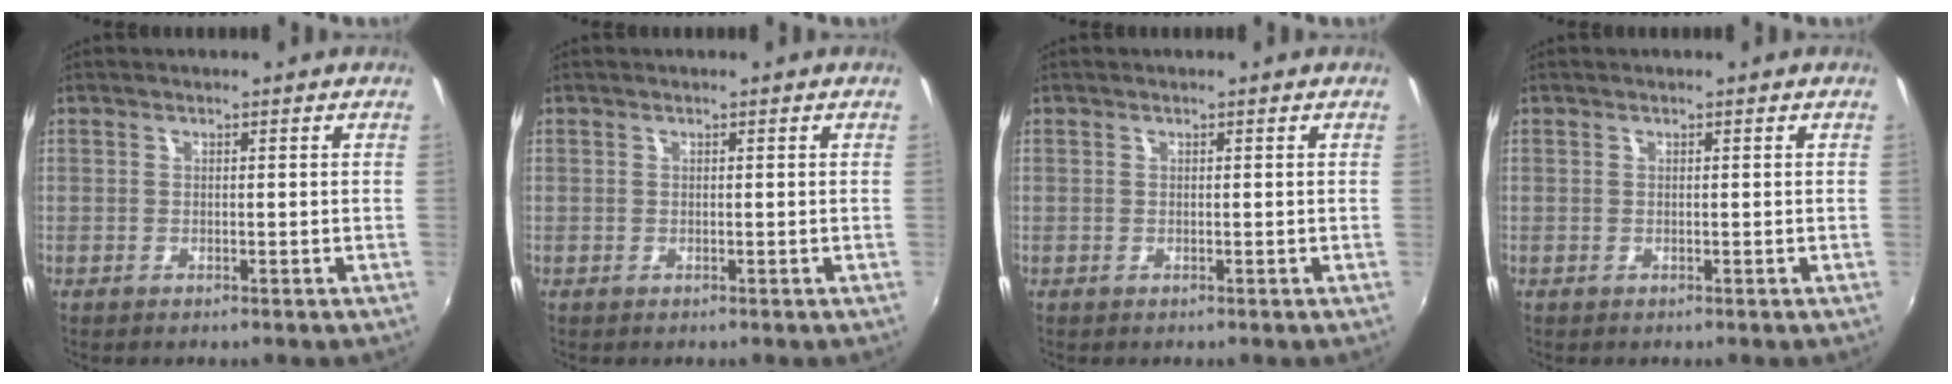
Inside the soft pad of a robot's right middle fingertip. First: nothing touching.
{"total": 0.0}
{"total": 0.0}
{"total": 0.0}